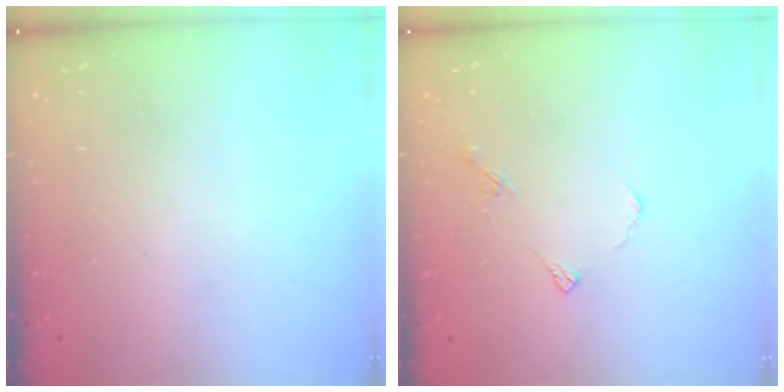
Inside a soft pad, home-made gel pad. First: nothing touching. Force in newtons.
{"total": 5.0, "press": 5.0, "slide": 0.5}